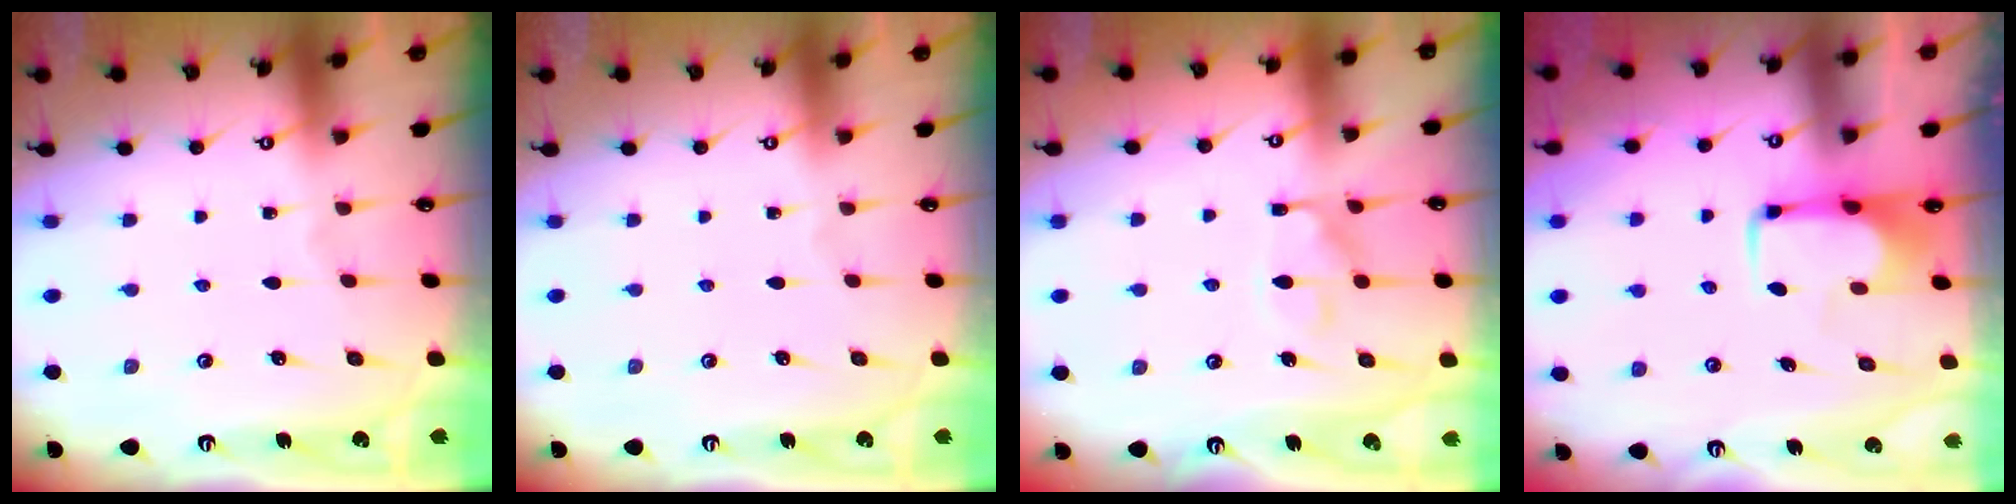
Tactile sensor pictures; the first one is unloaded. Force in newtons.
{"total": 0.0}
{"total": 10.4, "press": 10.4, "slide": 1.1}
{"total": 2.0, "press": 2.0, "slide": 0.4}